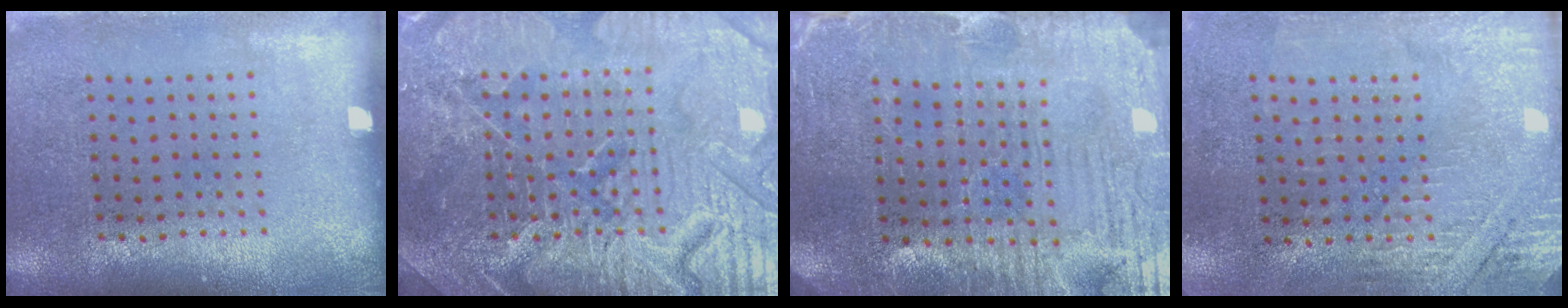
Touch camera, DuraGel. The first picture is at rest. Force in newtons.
{"total": 7.8, "press": 7.7, "slide": 1.0}
{"total": 3.8, "press": 3.8, "slide": 0.5}
{"total": 2.7, "press": 2.4, "slide": 1.2}